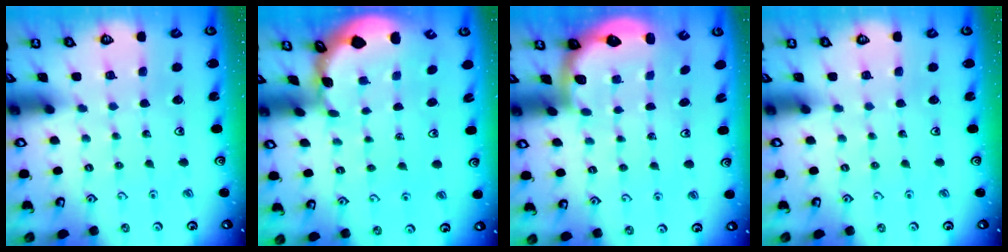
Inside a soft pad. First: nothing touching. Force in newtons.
{"total": 1.0, "press": 0.9, "slide": 0.2}
{"total": 2.1, "press": 1.9, "slide": 0.8}
{"total": 0.0}